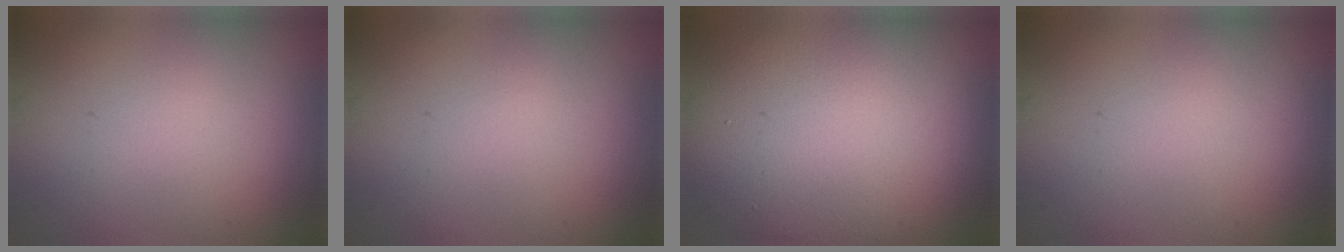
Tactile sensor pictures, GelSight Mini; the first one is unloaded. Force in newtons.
{"total": 0.0}
{"total": 12.8, "press": 12.7, "slide": 1.1}
{"total": 0.0}